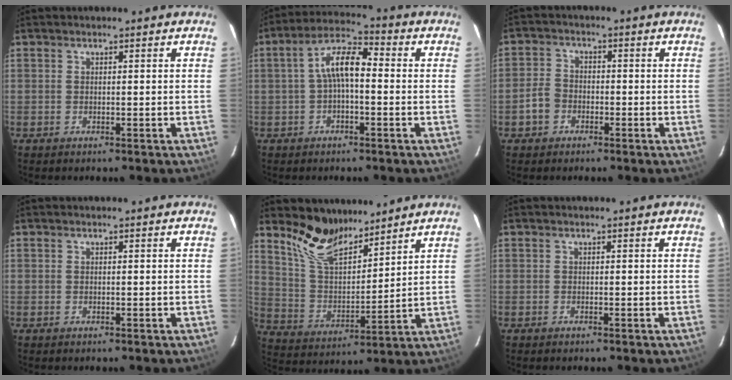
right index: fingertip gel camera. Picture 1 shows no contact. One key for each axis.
{"total": 7.2, "fx": -0.5, "fy": 3.0, "fz": 6.5, "tx": -0.132, "ty": 0.027, "tz": -0.011}
{"total": 4.3, "fx": -2.0, "fy": 3.5, "fz": 1.4, "tx": -0.036, "ty": 0.013, "tz": -0.035}
{"total": 0.0}
{"total": 11.9, "fx": 9.9, "fy": 4.1, "fz": 5.3, "tx": -0.109, "ty": -0.001, "tz": 0.194}
{"total": 0.0}